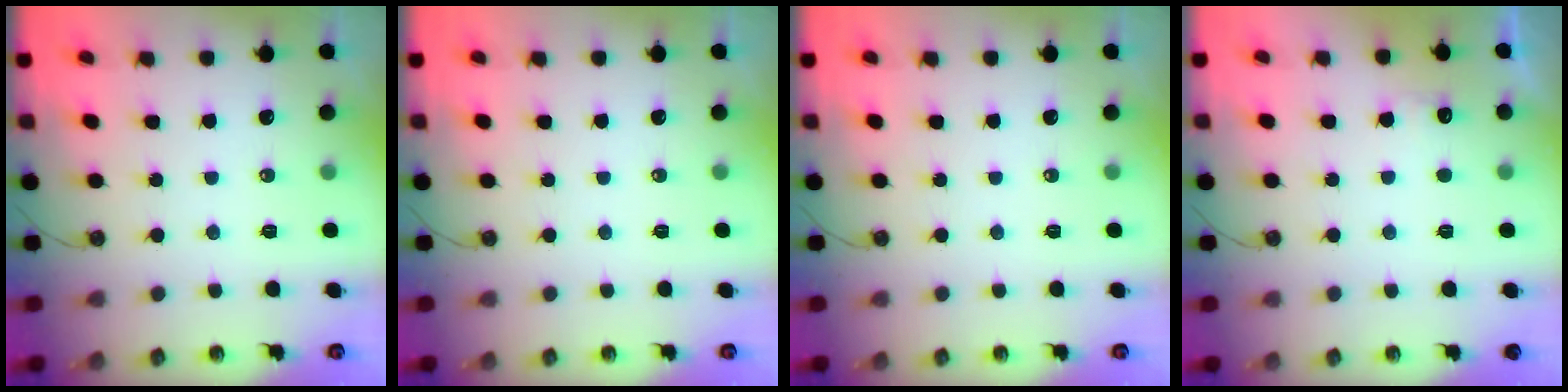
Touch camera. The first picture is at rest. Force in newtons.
{"total": 0.0}
{"total": 0.0}
{"total": 6.0, "press": 5.8, "slide": 1.4}